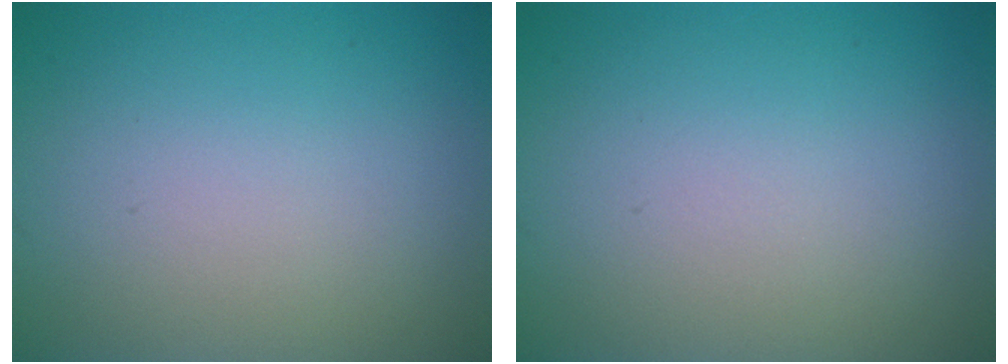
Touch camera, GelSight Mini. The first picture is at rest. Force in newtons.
{"total": 0.0}